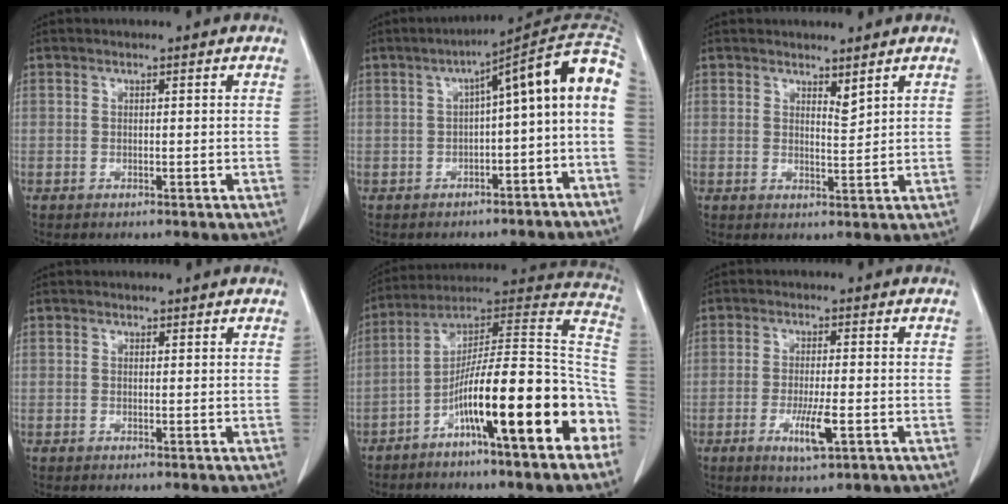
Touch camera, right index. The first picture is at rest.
{"total": 12.8, "force": [-1.5, 2.0, 12.6], "torque": [-0.161, 0.047, -0.024]}
{"total": 1.9, "force": [1.6, 0.3, 1.0], "torque": [-0.019, -0.011, 0.032]}
{"total": 0.5, "force": [0.4, 0.2, 0.0], "torque": [-0.002, 0.000, 0.005]}
{"total": 21.8, "force": [-9.3, 1.8, 19.7], "torque": [-0.252, 0.036, -0.150]}
{"total": 5.3, "force": [-1.9, 0.5, 4.9], "torque": [-0.093, -0.010, -0.030]}